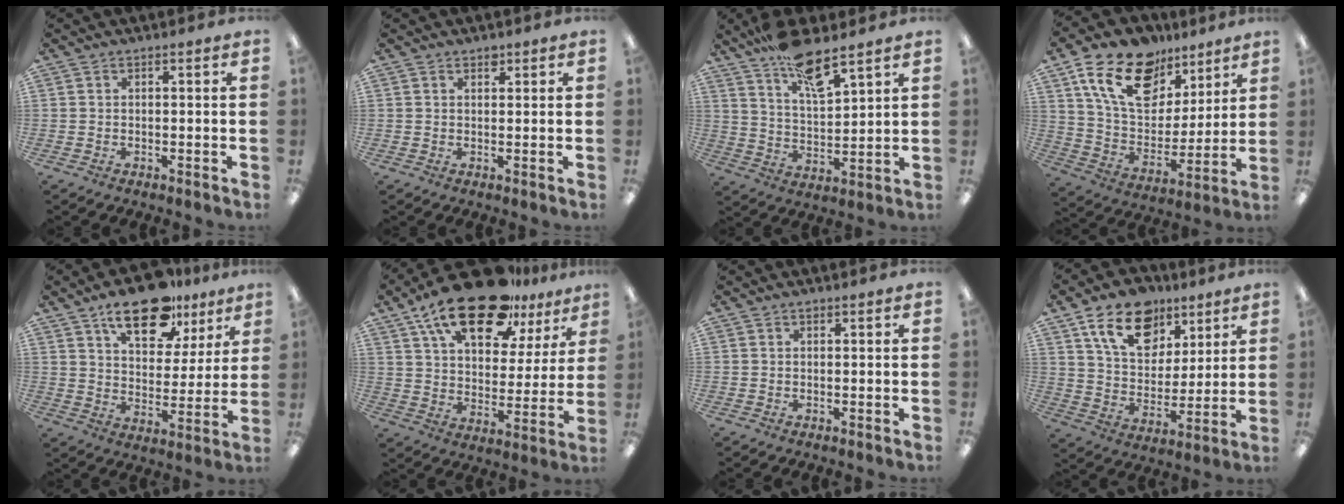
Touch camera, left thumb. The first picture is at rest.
{"total": 1.5, "force": [1.1, 0.9, 0.5], "torque": [-0.003, -0.002, 0.019]}
{"total": 12.4, "force": [9.5, 3.5, 7.2], "torque": [-0.122, -0.055, 0.167]}
{"total": 19.3, "force": [11.5, 11.7, 10.2], "torque": [-0.190, -0.041, 0.208]}
{"total": 16.9, "force": [11.6, 8.1, 9.2], "torque": [-0.134, -0.056, 0.198]}
{"total": 21.2, "force": [14.8, 8.6, 12.4], "torque": [-0.216, -0.078, 0.257]}
{"total": 0.6, "force": [0.4, 0.4, 0.3], "torque": [-0.006, 0.003, 0.006]}
{"total": 15.9, "force": [9.1, 10.5, 7.6], "torque": [-0.127, -0.032, 0.169]}